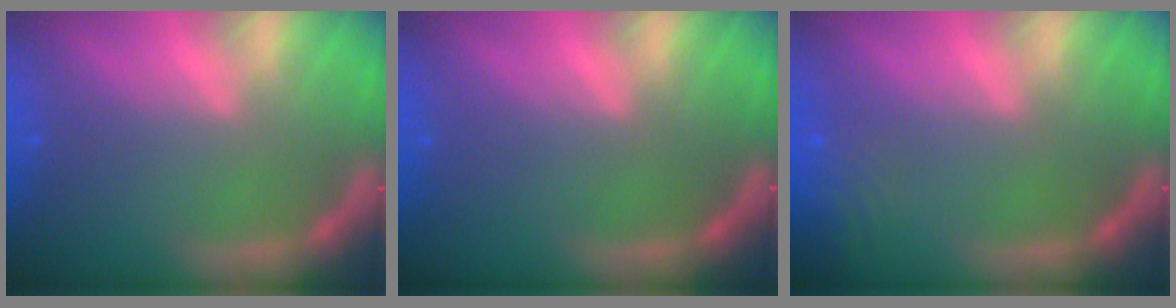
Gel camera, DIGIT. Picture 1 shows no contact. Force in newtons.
{"total": 0.0}
{"total": 5.1}